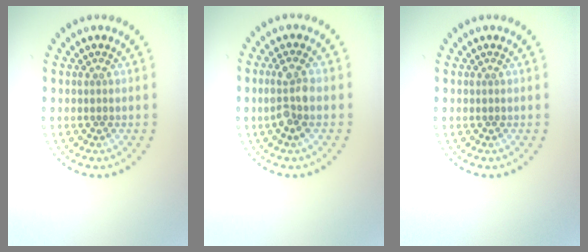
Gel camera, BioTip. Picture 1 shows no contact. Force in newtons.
{"total": 2.8, "press": 2.6, "slide": 1.1}
{"total": 0.0}